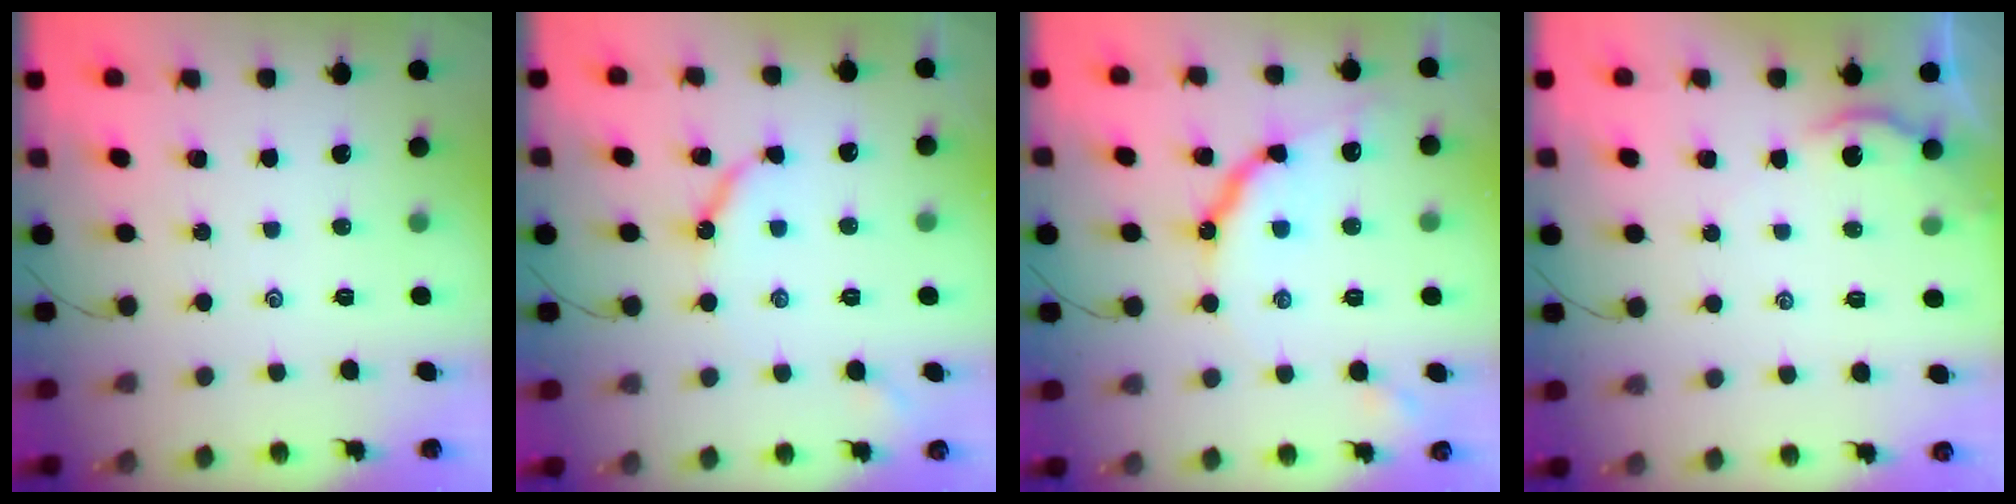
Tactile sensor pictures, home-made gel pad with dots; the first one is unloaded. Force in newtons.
{"total": 6.5, "press": 6.5, "slide": 0.6}
{"total": 9.8, "press": 9.8, "slide": 1.0}
{"total": 2.3, "press": 2.2, "slide": 0.4}